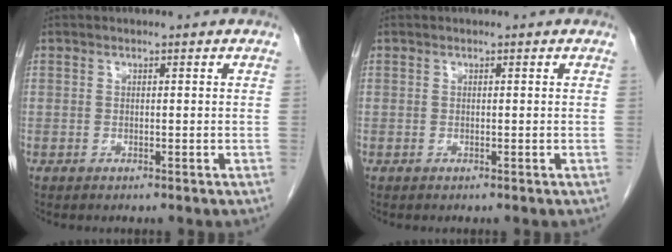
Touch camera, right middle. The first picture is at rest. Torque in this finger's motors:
{"motor_torque": [0.00, 0.00, 0.00, 0.01]}